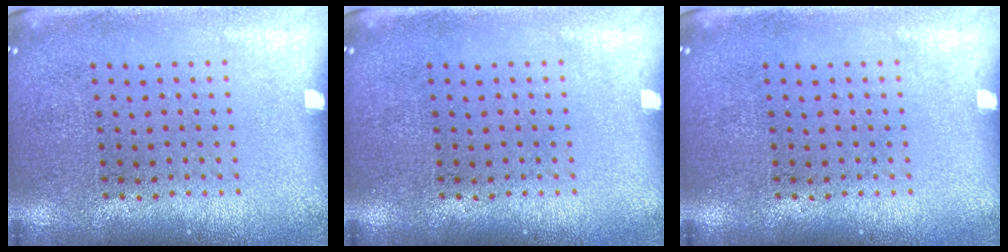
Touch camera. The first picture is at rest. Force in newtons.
{"total": 0.0}
{"total": 0.0}